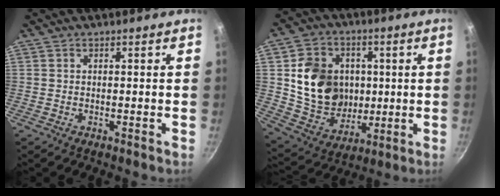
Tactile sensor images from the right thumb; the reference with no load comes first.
{"total": 17.6, "force": [1.9, 14.7, 9.4], "torque": [-0.130, -0.001, 0.048]}